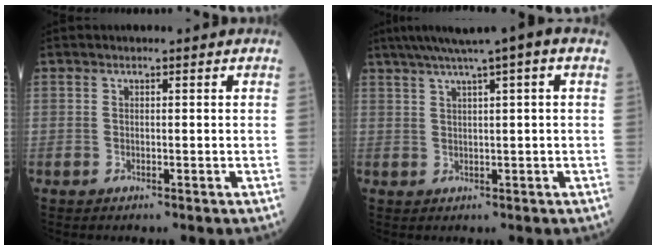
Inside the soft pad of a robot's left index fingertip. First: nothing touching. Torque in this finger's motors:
{"motor_torque": [1.07, -1.06, 0.35, 0.05]}